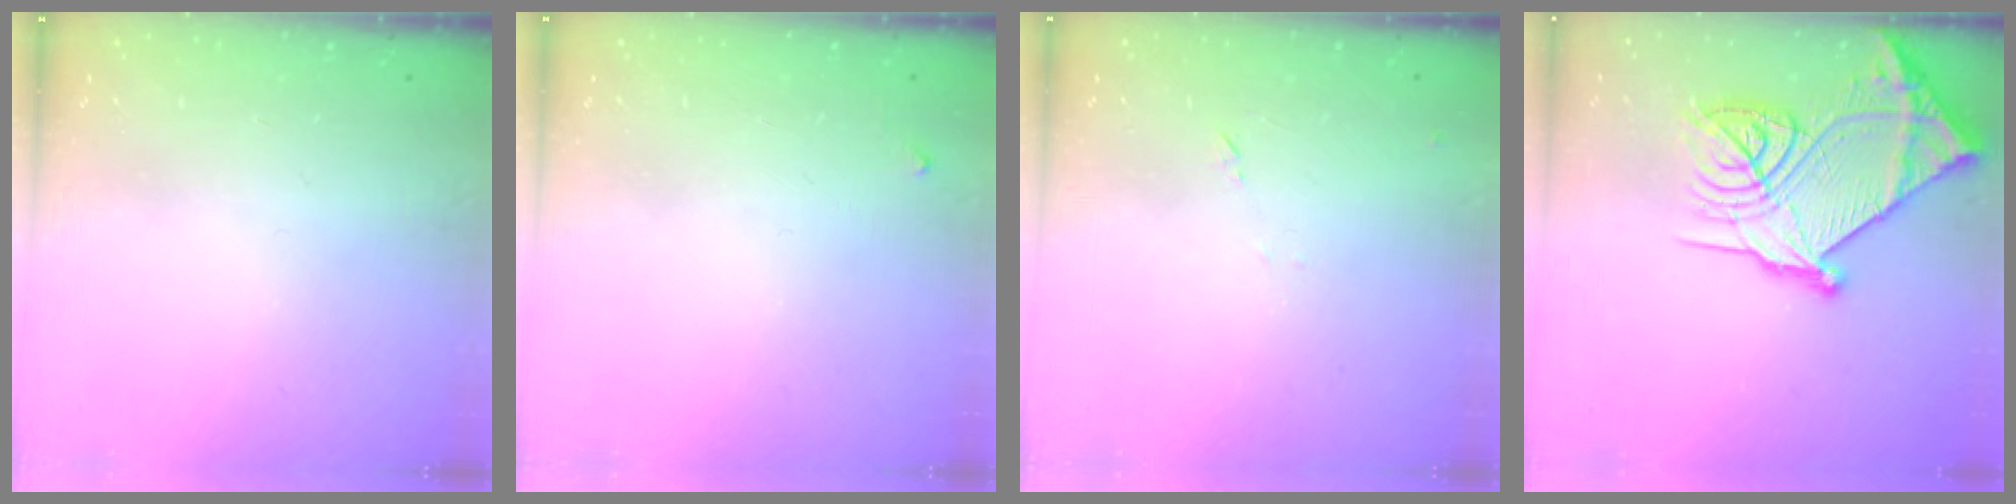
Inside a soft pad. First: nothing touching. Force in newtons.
{"total": 3.6, "press": 3.6, "slide": 0.4}
{"total": 7.2, "press": 7.1, "slide": 0.6}
{"total": 30.3, "press": 30.1, "slide": 3.2}